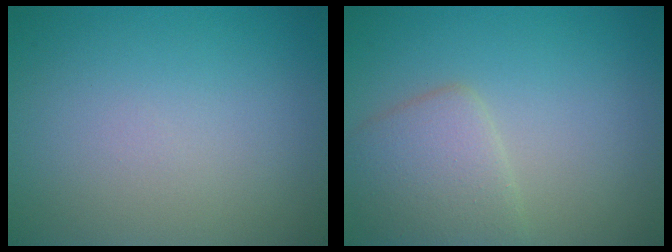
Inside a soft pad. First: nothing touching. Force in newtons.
{"total": 3.7, "press": 3.7, "slide": 0.2}